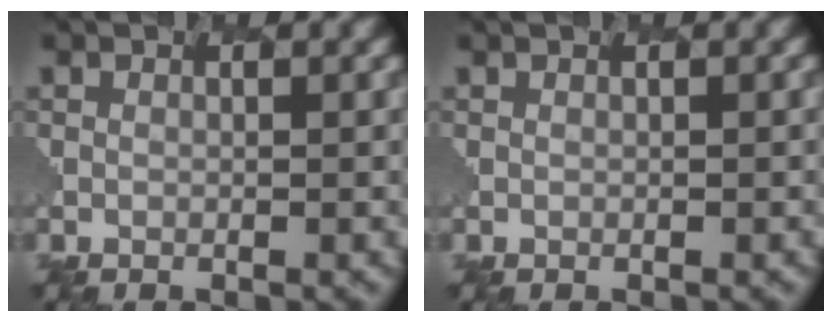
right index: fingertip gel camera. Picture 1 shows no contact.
{"total": 1.9, "force": [0.4, 1.1, 1.6], "torque": [-0.009, 0.015, -0.001]}